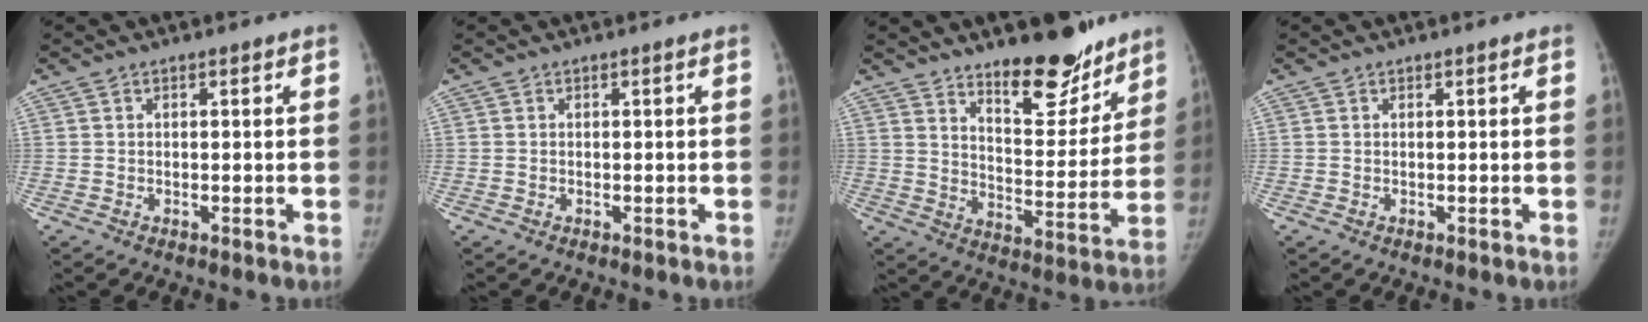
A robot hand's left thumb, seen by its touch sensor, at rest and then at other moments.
{"total": 0.0}
{"total": 15.3, "force": [11.6, 5.6, 8.3], "torque": [-0.069, -0.096, 0.179]}
{"total": 0.0}